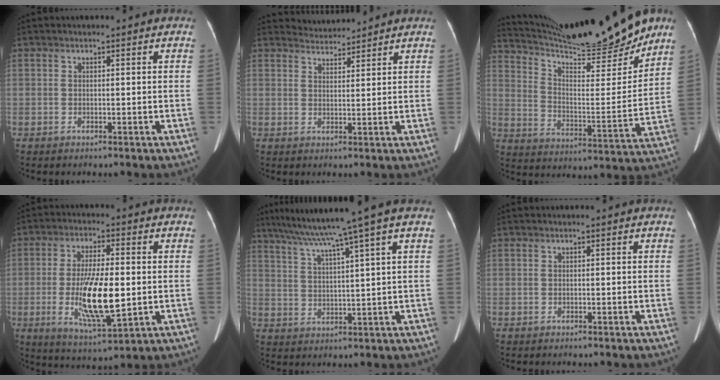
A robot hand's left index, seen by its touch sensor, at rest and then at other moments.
{"total": 3.2, "force": [3.1, -0.1, -0.8], "torque": [0.002, 0.009, 0.060]}
{"total": 21.8, "force": [19.6, 1.3, 9.5], "torque": [-0.165, -0.035, 0.295]}
{"total": 12.0, "force": [-1.5, 2.7, 11.6], "torque": [-0.225, -0.019, -0.021]}
{"total": 12.1, "force": [8.9, -2.8, 7.7], "torque": [-0.128, 0.006, 0.135]}
{"total": 0.0}